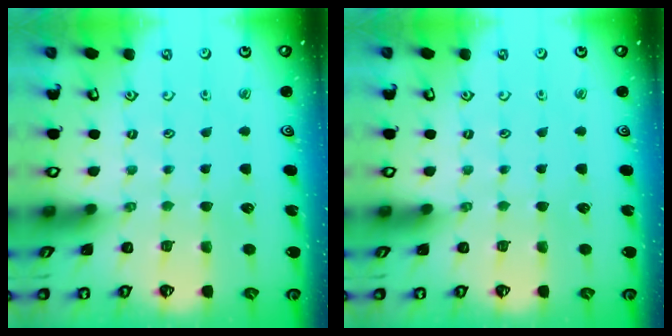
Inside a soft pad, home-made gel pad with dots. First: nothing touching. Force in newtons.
{"total": 0.0}